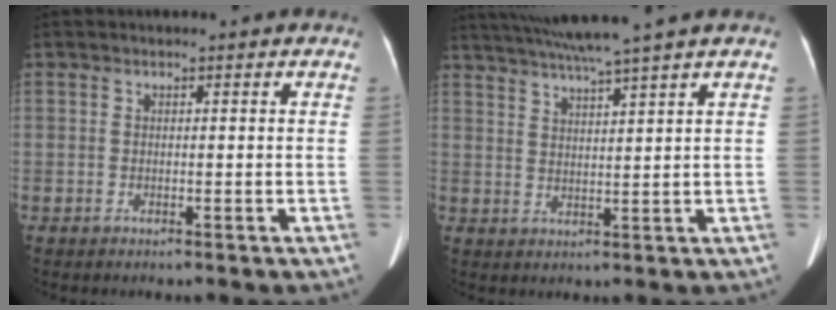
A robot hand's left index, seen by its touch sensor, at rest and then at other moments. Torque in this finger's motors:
{"motor_torque": [0.90, -1.24, 0.09, 0.15]}